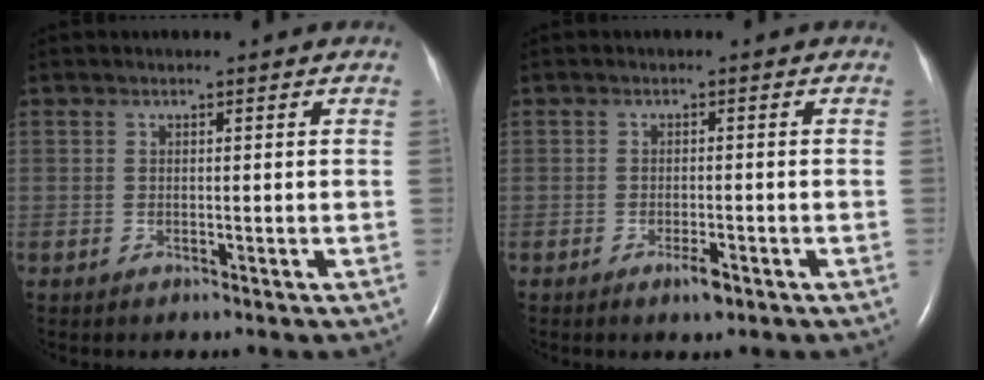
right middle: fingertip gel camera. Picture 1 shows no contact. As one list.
[{"total": 2.1, "force": [-1.3, 0.4, 1.6], "torque": [-0.029, -0.002, -0.019]}]